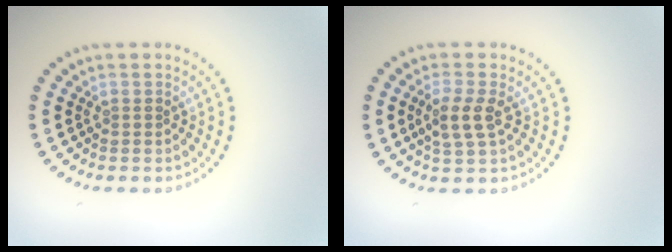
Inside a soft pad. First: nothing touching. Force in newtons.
{"total": 2.7, "press": 2.6, "slide": 0.7}